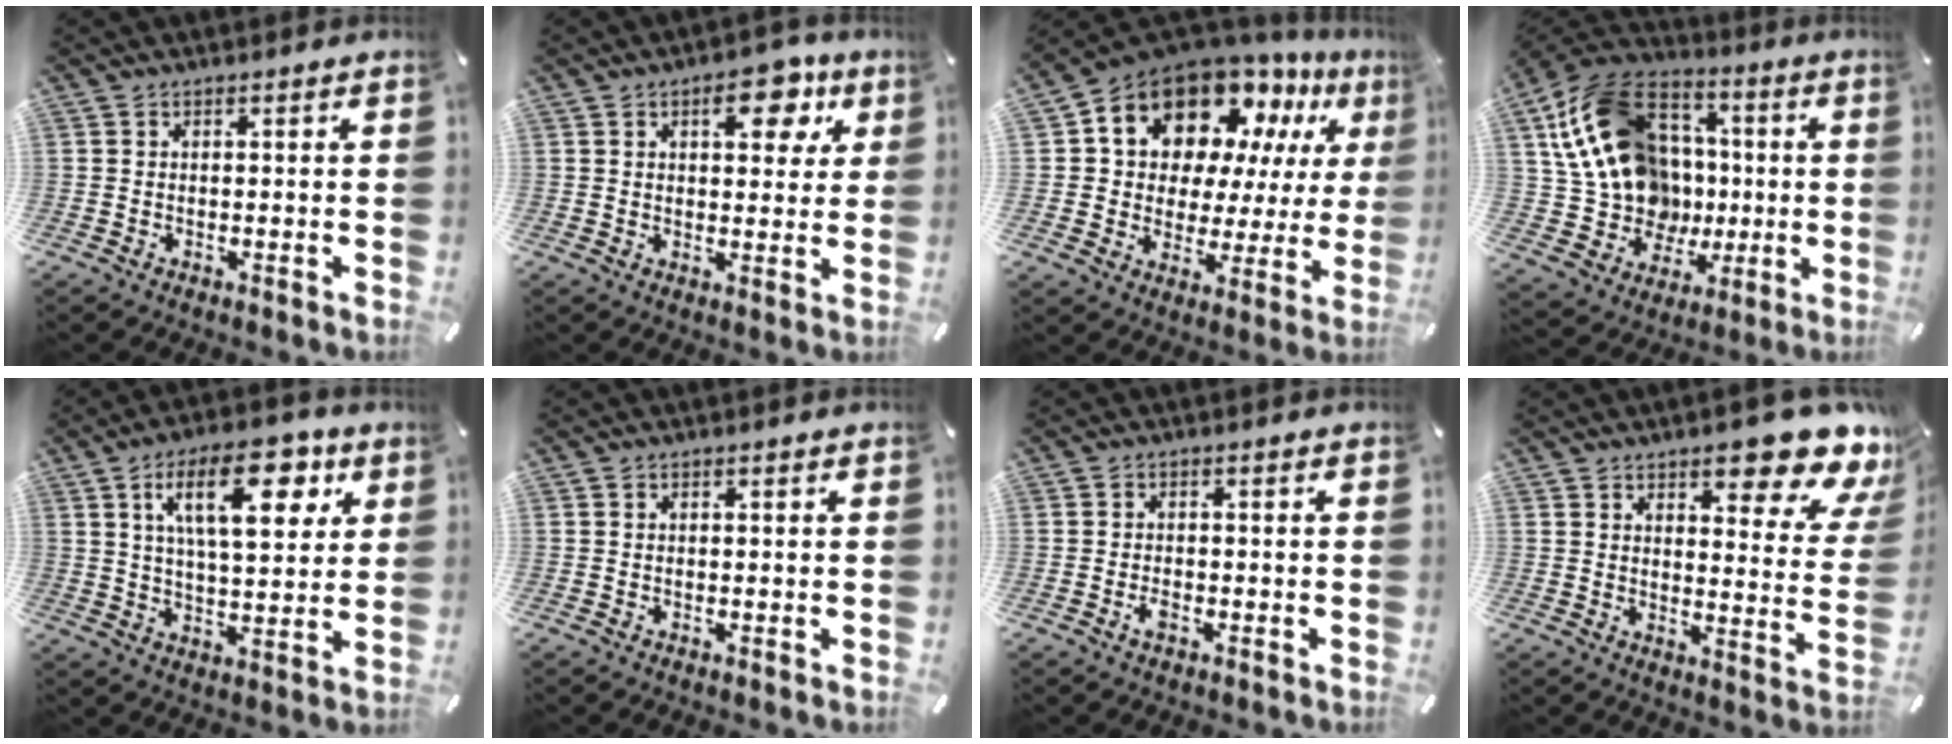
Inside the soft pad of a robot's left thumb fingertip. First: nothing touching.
{"total": 10.1, "force": [4.5, 5.7, 7.0], "torque": [-0.077, -0.013, 0.068]}
{"total": 15.1, "force": [11.0, 9.2, 4.9], "torque": [-0.099, -0.087, 0.199]}
{"total": 21.7, "force": [3.2, 18.2, 11.4], "torque": [-0.227, -0.011, 0.077]}
{"total": 17.7, "force": [7.6, 8.2, 13.8], "torque": [-0.213, -0.006, 0.121]}
{"total": 0.0}
{"total": 1.9, "force": [-1.1, 0.9, 1.3], "torque": [-0.031, 0.001, -0.022]}
{"total": 13.7, "force": [10.2, 4.1, 8.1], "torque": [-0.096, -0.079, 0.169]}